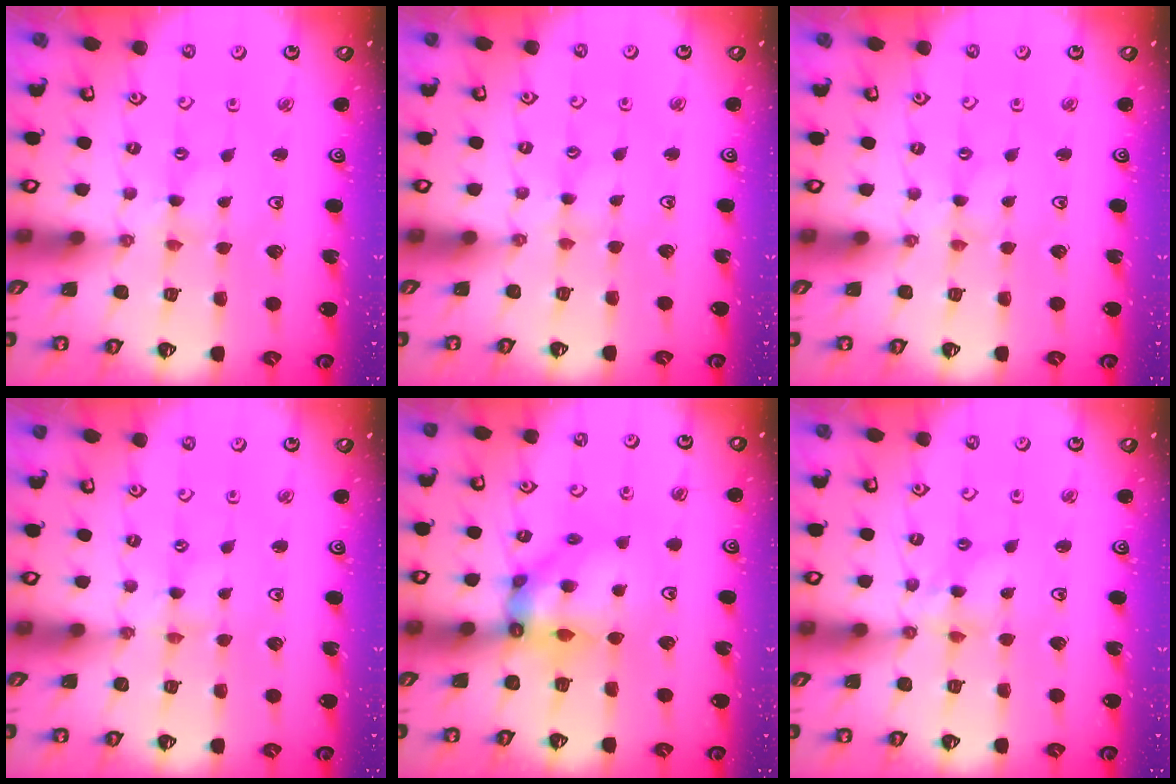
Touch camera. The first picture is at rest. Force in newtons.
{"total": 1.7, "press": 1.7, "slide": 0.2}
{"total": 0.0}
{"total": 0.0}
{"total": 10.5, "press": 10.4, "slide": 1.2}
{"total": 5.7, "press": 5.7, "slide": 0.5}